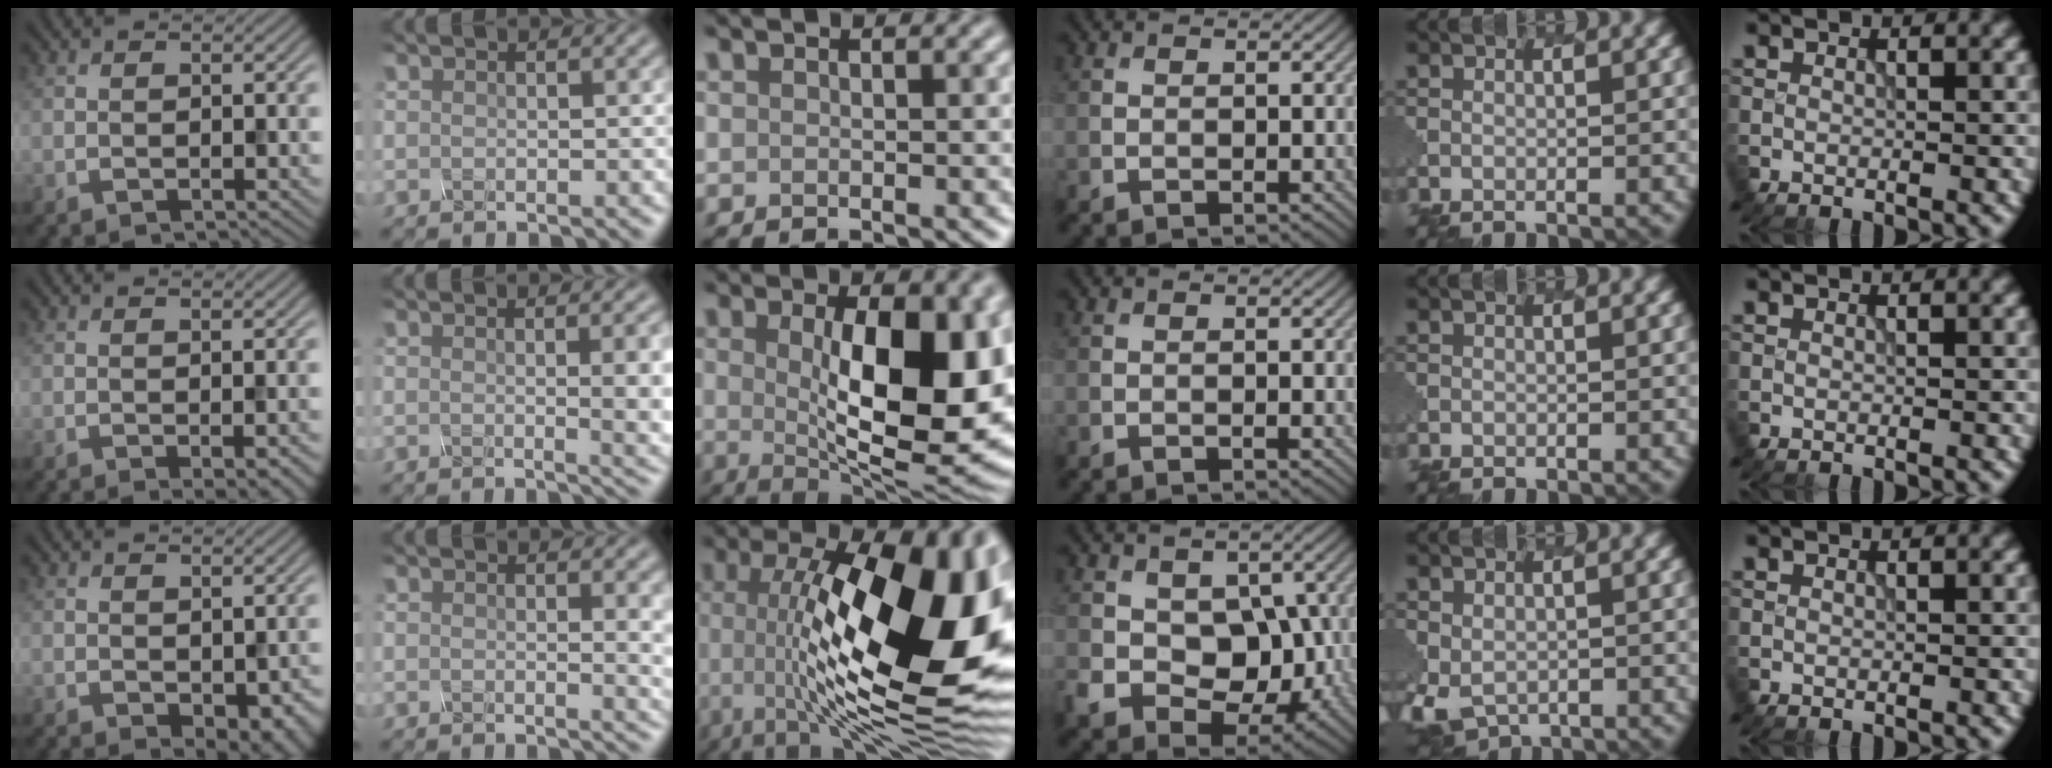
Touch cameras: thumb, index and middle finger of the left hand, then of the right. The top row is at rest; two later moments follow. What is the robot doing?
{"motion": "screw", "object": "spray bottle"}